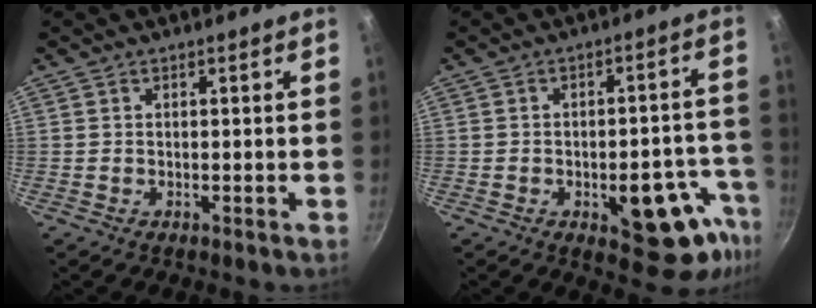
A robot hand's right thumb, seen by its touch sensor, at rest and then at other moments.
{"total": 14.6, "force": [-6.0, 6.9, 11.3], "torque": [-0.070, 0.033, -0.072]}